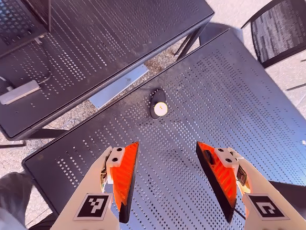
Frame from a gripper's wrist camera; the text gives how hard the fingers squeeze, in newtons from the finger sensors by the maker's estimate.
{"total": 0.0}